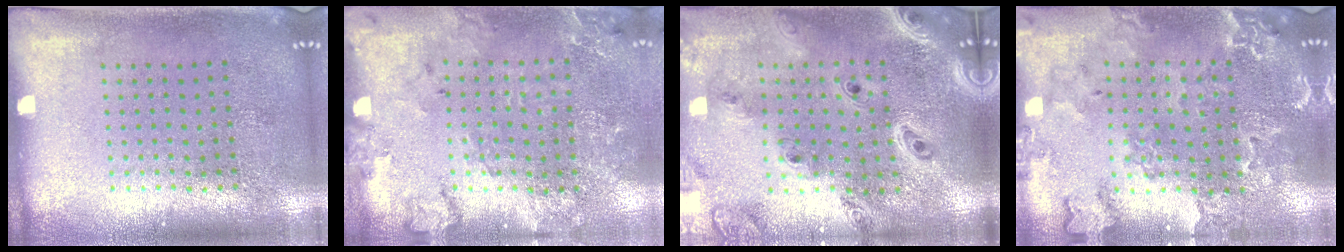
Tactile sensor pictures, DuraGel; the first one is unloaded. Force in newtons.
{"total": 1.8, "press": 1.7, "slide": 0.4}
{"total": 2.6, "press": 2.3, "slide": 1.2}
{"total": 1.4, "press": 1.4, "slide": 0.3}